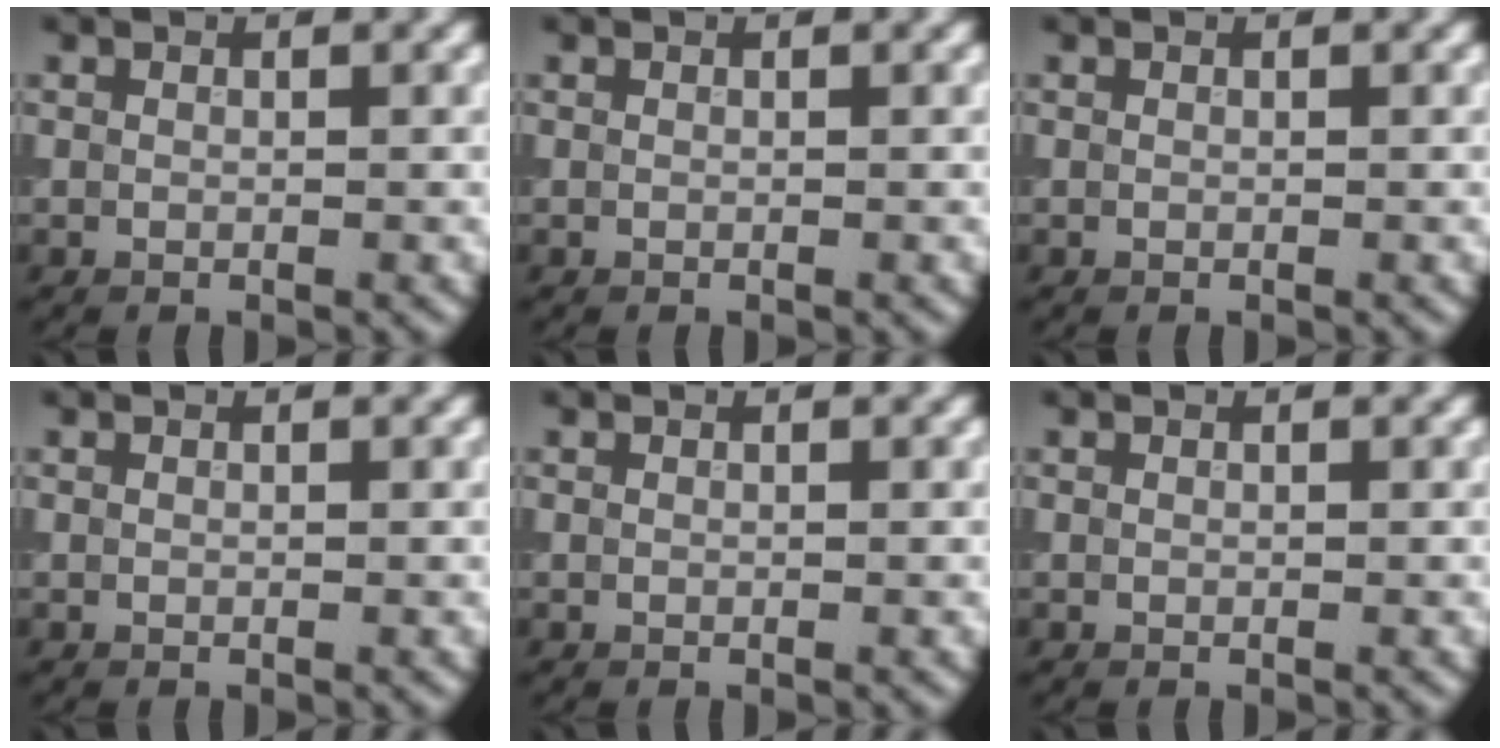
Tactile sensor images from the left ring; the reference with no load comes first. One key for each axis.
{"total": 0.0}
{"total": 0.0}
{"total": 0.0}
{"total": 0.0}
{"total": 0.0}